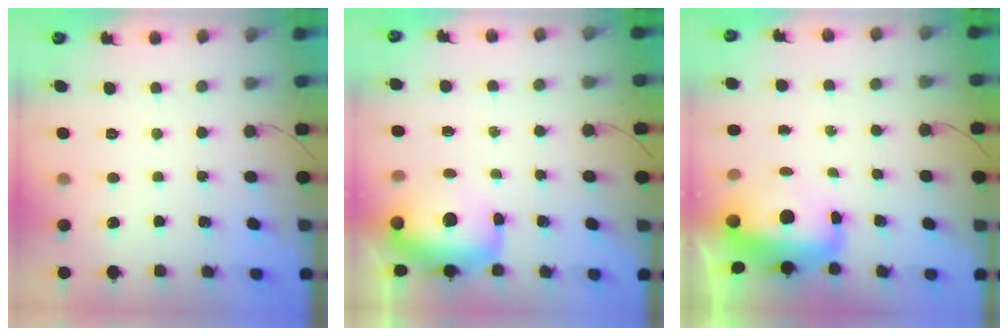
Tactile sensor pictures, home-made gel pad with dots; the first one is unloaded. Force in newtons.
{"total": 14.1, "press": 13.5, "slide": 4.1}
{"total": 12.6, "press": 12.2, "slide": 3.2}